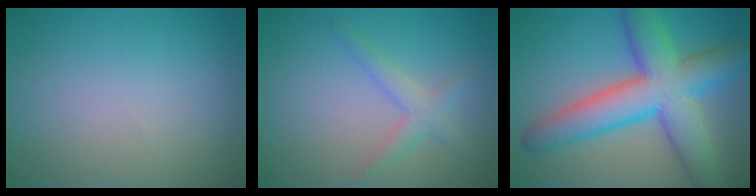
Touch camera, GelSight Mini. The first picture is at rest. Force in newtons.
{"total": 2.1, "press": 2.1, "slide": 0.1}
{"total": 10.1, "press": 10.1, "slide": 0.2}